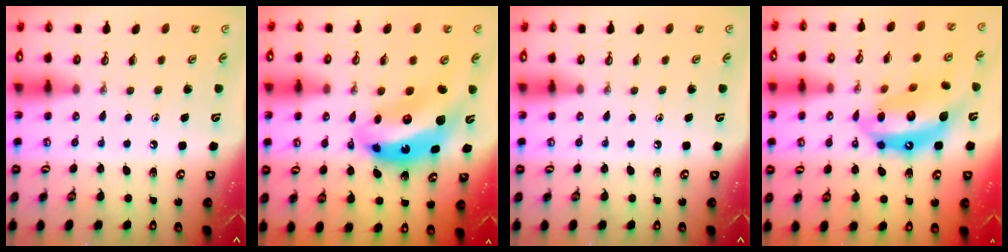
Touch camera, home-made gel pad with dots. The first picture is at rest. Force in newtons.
{"total": 14.0, "press": 14.0, "slide": 1.5}
{"total": 0.0}
{"total": 15.6, "press": 15.5, "slide": 1.5}